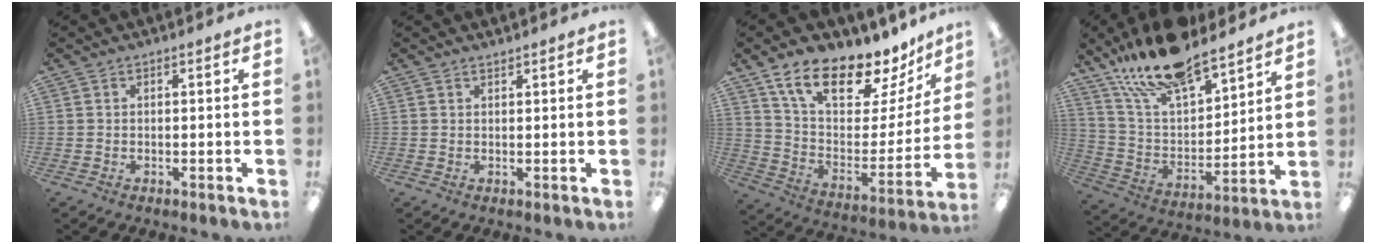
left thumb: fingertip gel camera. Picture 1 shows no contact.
{"total": 0.9, "force": [0.8, 0.1, 0.0], "torque": [-0.002, -0.001, 0.016]}
{"total": 18.4, "force": [14.3, 6.9, 9.2], "torque": [-0.162, -0.101, 0.251]}
{"total": 17.8, "force": [15.2, 5.1, 7.8], "torque": [-0.161, -0.092, 0.269]}